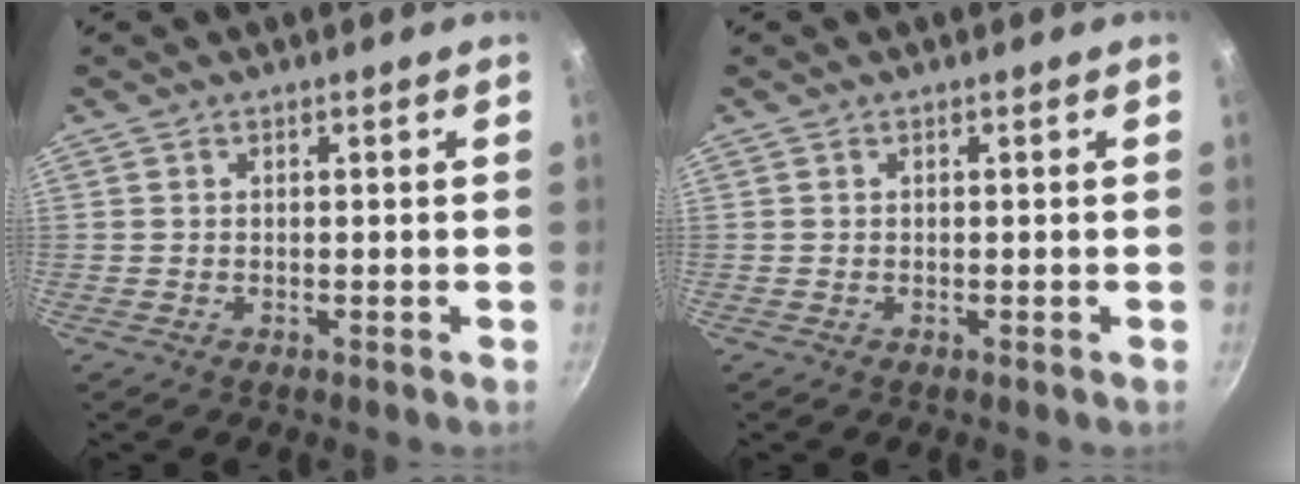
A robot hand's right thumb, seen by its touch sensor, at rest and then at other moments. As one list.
[{"total": 0.0}]